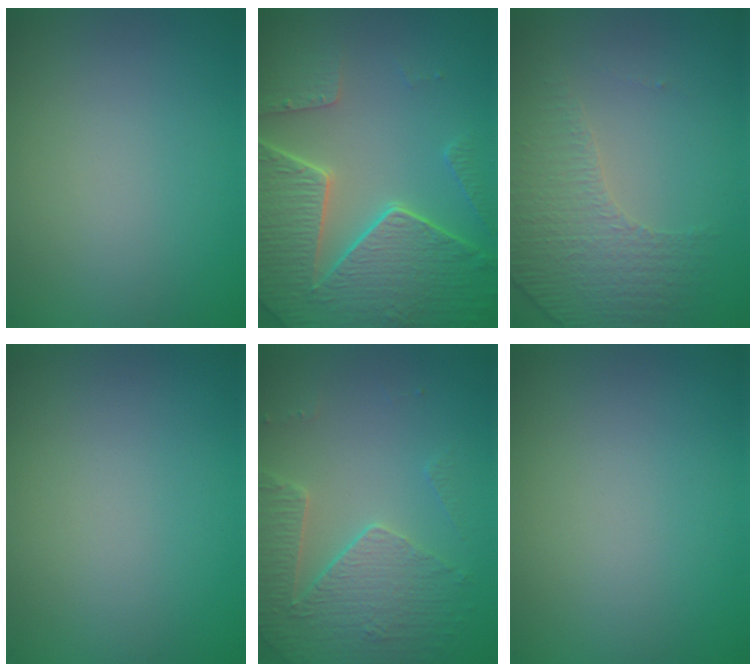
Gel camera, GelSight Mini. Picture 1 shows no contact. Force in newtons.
{"total": 8.4, "press": 6.1, "slide": 5.7}
{"total": 4.4, "press": 2.8, "slide": 3.4}
{"total": 0.0}
{"total": 3.7, "press": 3.6, "slide": 0.9}
{"total": 0.0}